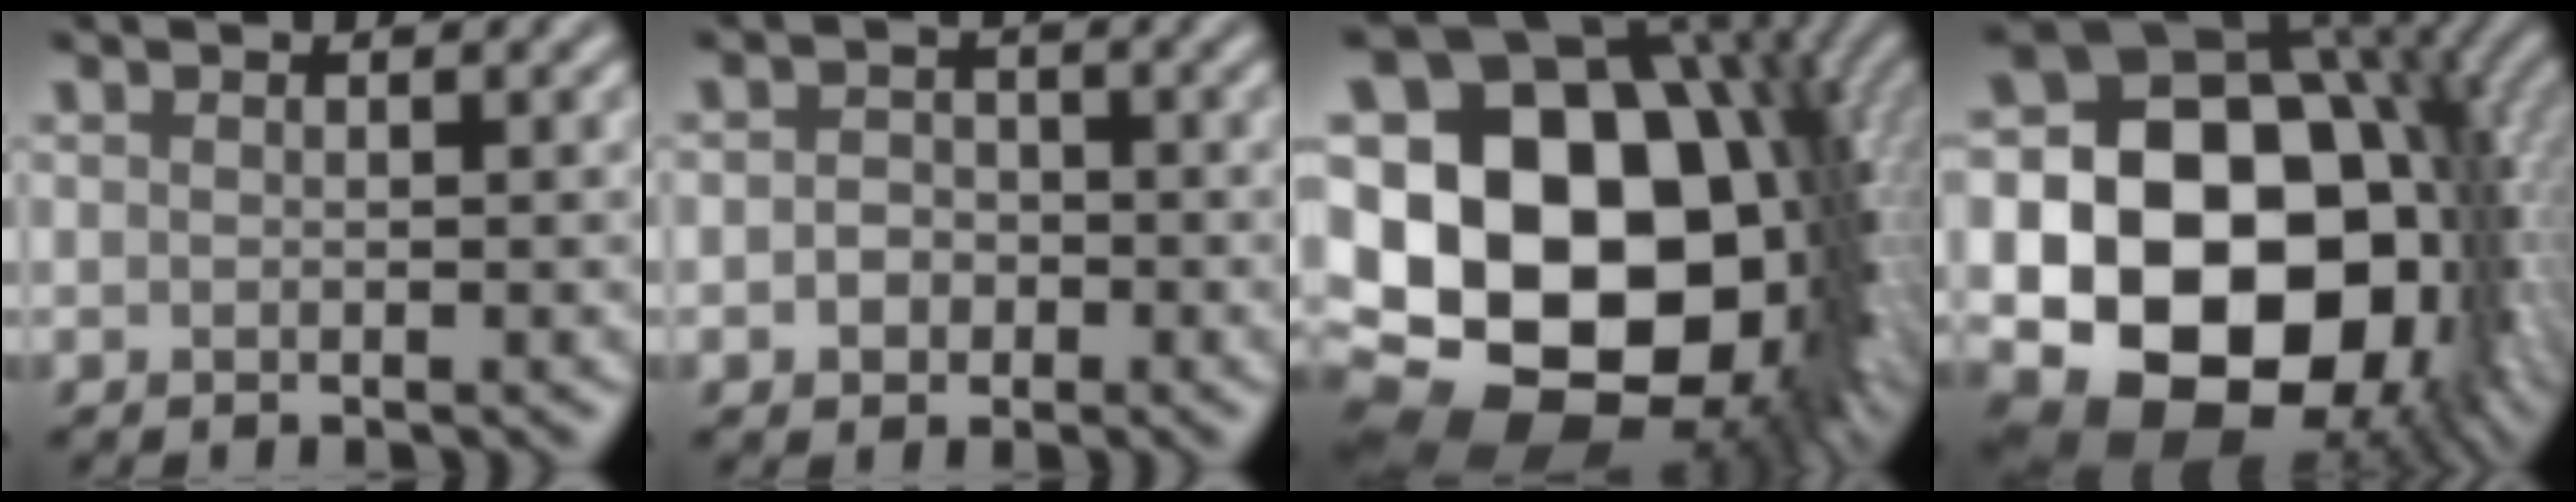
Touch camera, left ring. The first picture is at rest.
{"total": 2.2, "force": [-0.6, 1.9, 0.9], "torque": [-0.001, -0.001, -0.021]}
{"total": 22.3, "force": [-0.1, 16.5, 15.1], "torque": [-0.243, 0.000, 0.001]}
{"total": 19.5, "force": [-2.2, 14.9, 12.4], "torque": [-0.168, -0.029, -0.039]}